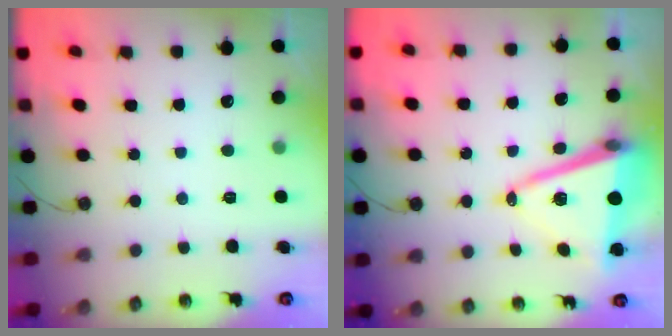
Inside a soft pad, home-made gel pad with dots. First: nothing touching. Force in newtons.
{"total": 13.6, "press": 13.0, "slide": 4.1}